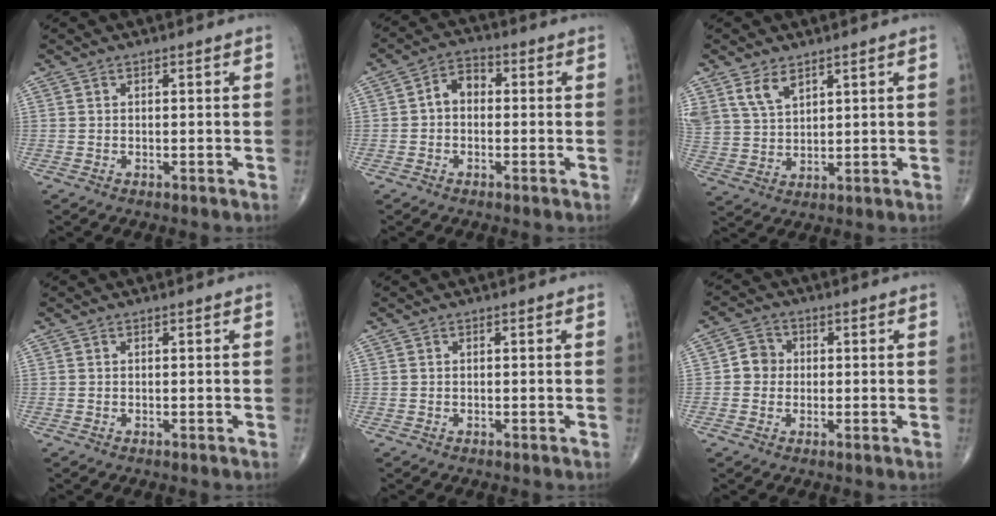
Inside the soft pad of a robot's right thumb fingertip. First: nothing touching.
{"total": 4.8, "force": [-0.2, 3.5, 3.3], "torque": [-0.037, 0.020, -0.016]}
{"total": 6.3, "force": [4.0, 3.5, 3.4], "torque": [-0.055, -0.017, 0.090]}
{"total": 0.0}
{"total": 0.0}
{"total": 4.0, "force": [0.0, 3.7, 1.4], "torque": [-0.003, 0.008, -0.009]}